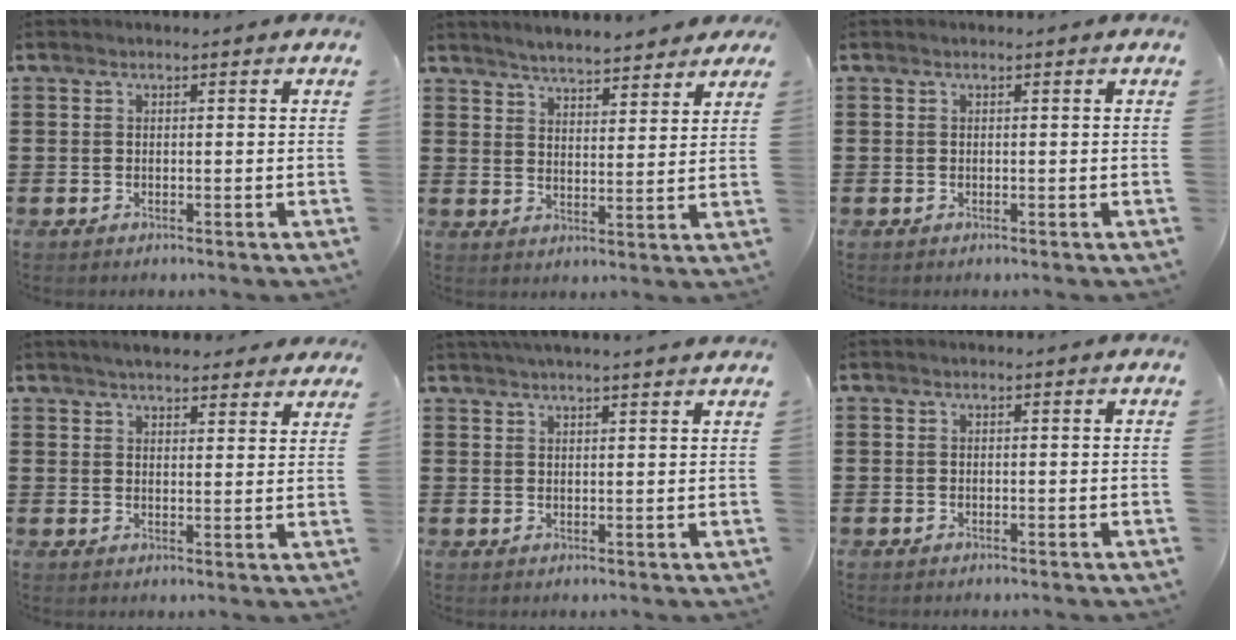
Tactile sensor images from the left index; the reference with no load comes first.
{"total": 4.2, "force": [4.1, 0.2, 0.6], "torque": [-0.030, -0.016, 0.072]}
{"total": 0.0}
{"total": 3.9, "force": [3.7, 0.6, 1.2], "torque": [-0.033, -0.006, 0.067]}
{"total": 2.5, "force": [2.3, -0.5, 0.7], "torque": [-0.019, -0.005, 0.044]}
{"total": 0.0}